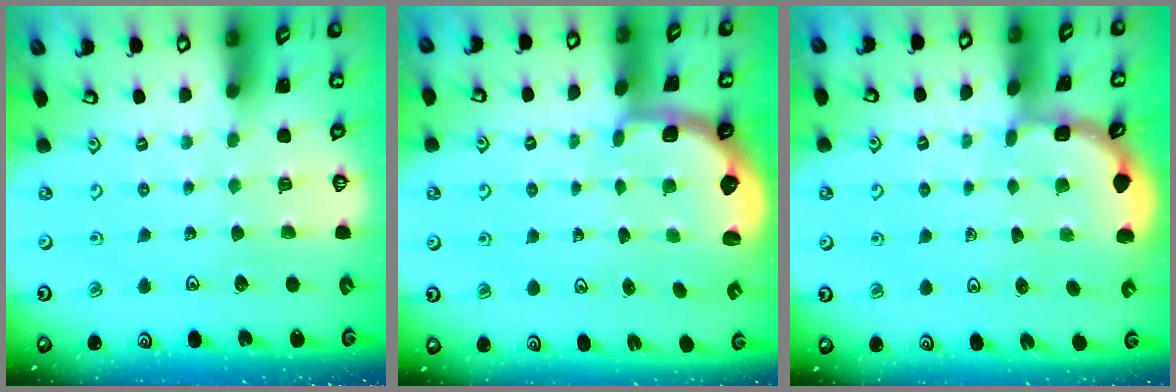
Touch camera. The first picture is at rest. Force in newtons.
{"total": 2.3, "press": 1.7, "slide": 1.5}
{"total": 1.9, "press": 1.9, "slide": 0.1}